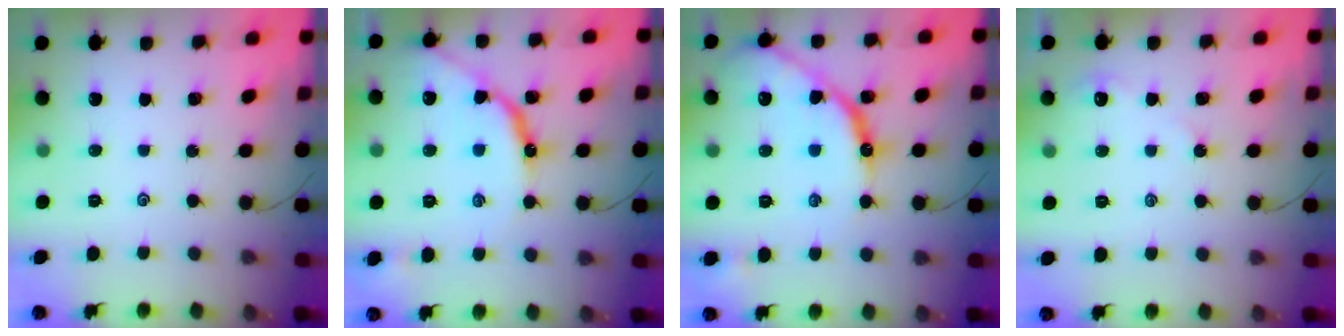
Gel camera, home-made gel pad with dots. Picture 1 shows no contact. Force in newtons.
{"total": 10.9, "press": 10.8, "slide": 1.1}
{"total": 14.2, "press": 14.2, "slide": 0.9}
{"total": 2.5, "press": 2.5, "slide": 0.6}